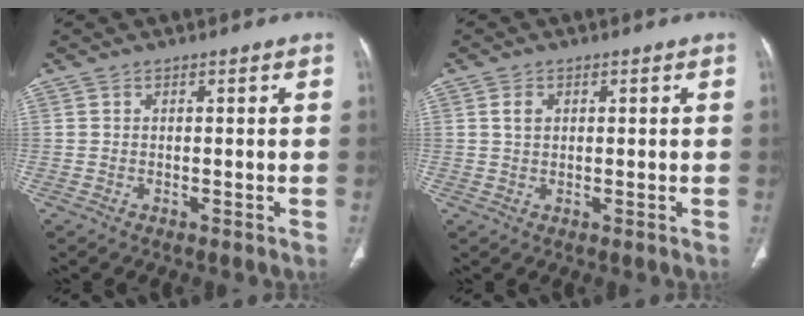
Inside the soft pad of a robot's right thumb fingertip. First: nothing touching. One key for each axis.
{"total": 2.8, "fx": 0.9, "fy": 1.9, "fz": 1.8, "tx": -0.026, "ty": 0.000, "tz": 0.018}